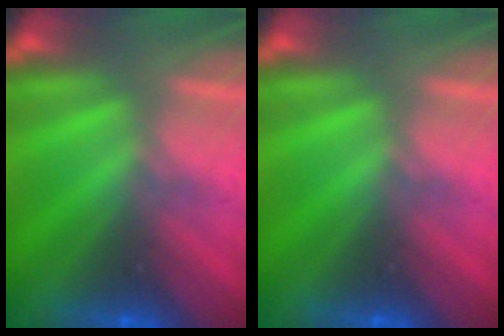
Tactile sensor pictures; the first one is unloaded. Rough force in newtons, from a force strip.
{"total": 0.0}